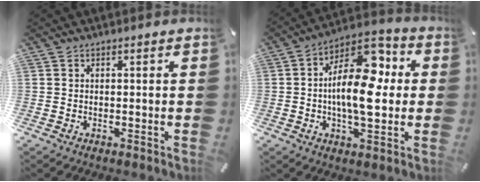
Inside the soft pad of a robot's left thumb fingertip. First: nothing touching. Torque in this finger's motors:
{"motor_torque": [1.67, 1.86, 1.57, -0.12, 0.37]}